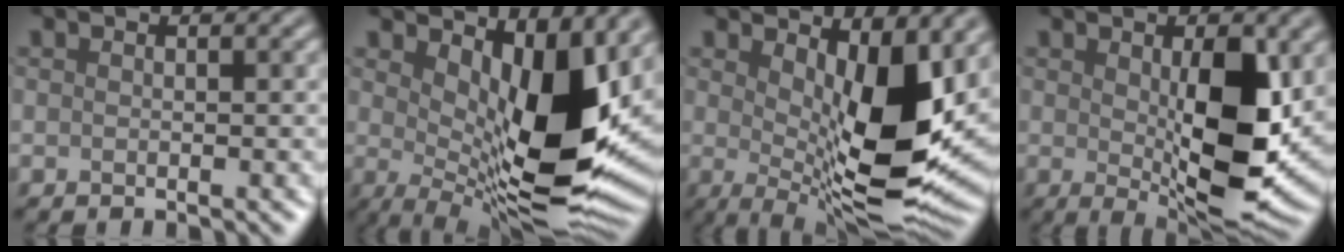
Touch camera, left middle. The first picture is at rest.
{"total": 12.0, "force": [2.1, 4.9, 10.7], "torque": [-0.158, -0.023, 0.046]}
{"total": 11.0, "force": [1.6, 3.9, 10.2], "torque": [-0.149, -0.024, 0.032]}
{"total": 8.7, "force": [0.4, 3.1, 8.1], "torque": [-0.128, -0.014, 0.018]}